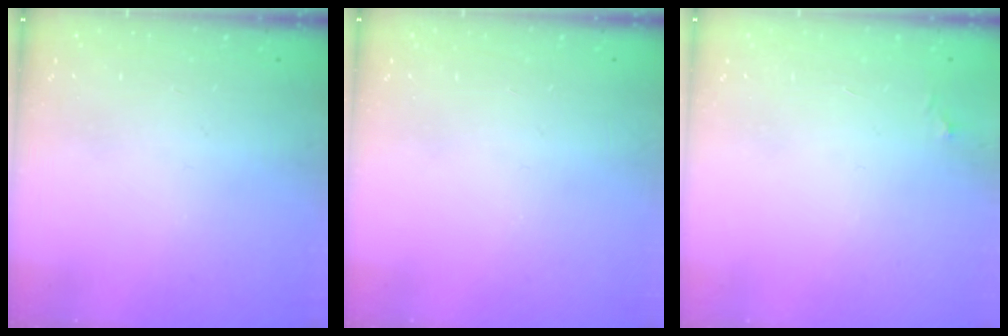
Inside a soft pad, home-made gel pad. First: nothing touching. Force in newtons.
{"total": 0.0}
{"total": 3.3, "press": 3.2, "slide": 0.5}